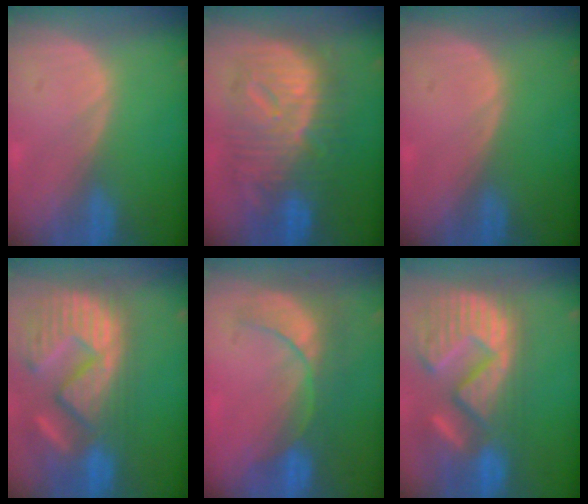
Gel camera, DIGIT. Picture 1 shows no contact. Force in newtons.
{"total": 12.5, "press": 12.5, "slide": 1.1}
{"total": 0.0}
{"total": 15.0, "press": 12.4, "slide": 8.5}
{"total": 8.4, "press": 7.6, "slide": 3.6}
{"total": 15.3, "press": 12.6, "slide": 8.7}